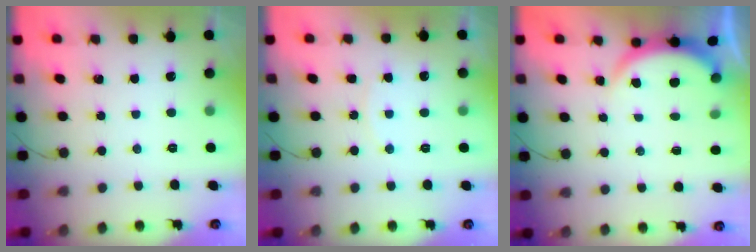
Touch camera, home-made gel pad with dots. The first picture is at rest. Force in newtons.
{"total": 6.7, "press": 6.7, "slide": 0.5}
{"total": 3.3, "press": 3.2, "slide": 0.5}